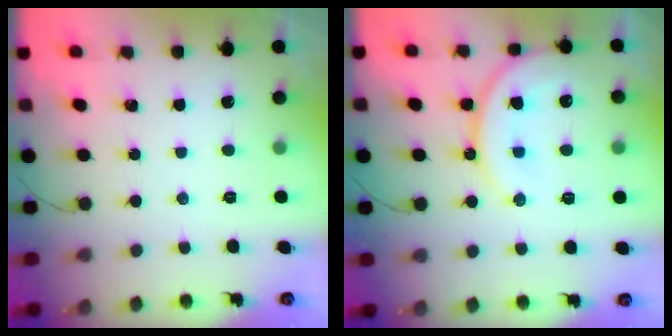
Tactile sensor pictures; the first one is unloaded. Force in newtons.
{"total": 14.7, "press": 14.6, "slide": 1.9}